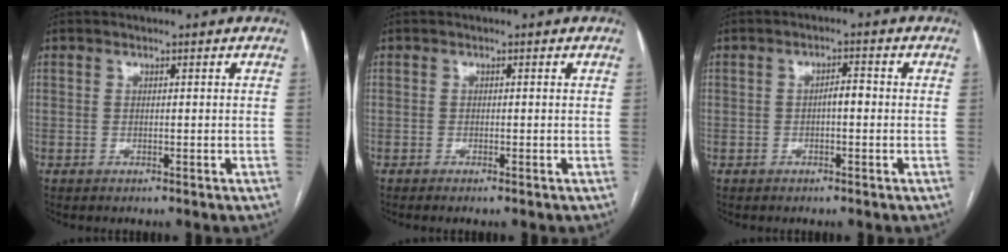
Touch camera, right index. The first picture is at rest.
{"total": 0.6, "force": [-0.4, -0.1, 0.4], "torque": [-0.010, -0.001, -0.009]}
{"total": 2.1, "force": [-0.3, 0.7, 2.0], "torque": [-0.029, 0.006, -0.006]}